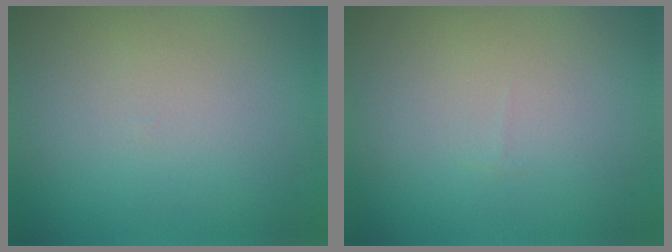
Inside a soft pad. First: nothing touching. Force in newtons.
{"total": 0.0}